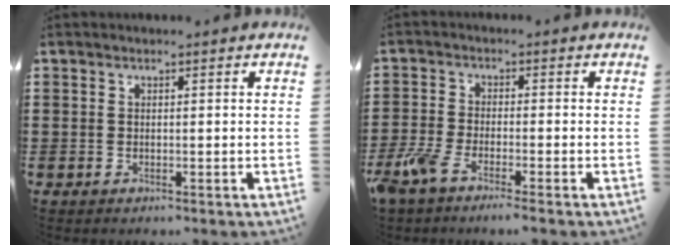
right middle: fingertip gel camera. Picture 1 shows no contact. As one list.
[{"total": 4.2, "force": [-3.2, 0.7, 2.6], "torque": [-0.080, -0.014, -0.069]}]